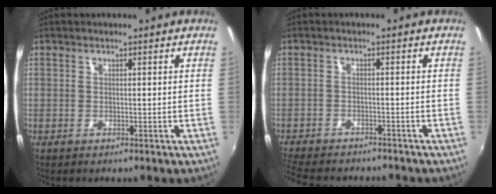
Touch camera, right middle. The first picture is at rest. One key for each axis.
{"total": 11.1, "fx": -9.8, "fy": 3.0, "fz": 4.2, "tx": -0.111, "ty": -0.023, "tz": -0.156}